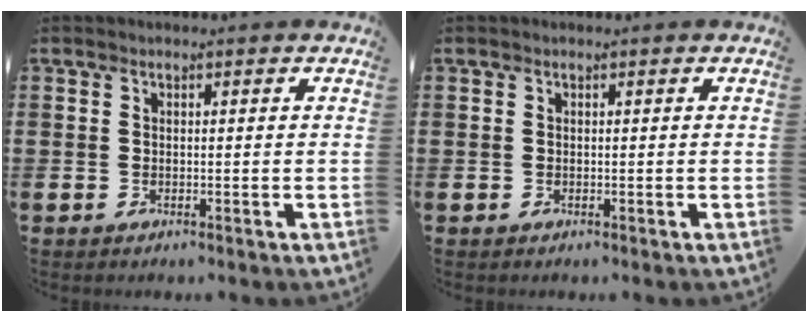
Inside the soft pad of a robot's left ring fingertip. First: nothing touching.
{"total": 0.0}